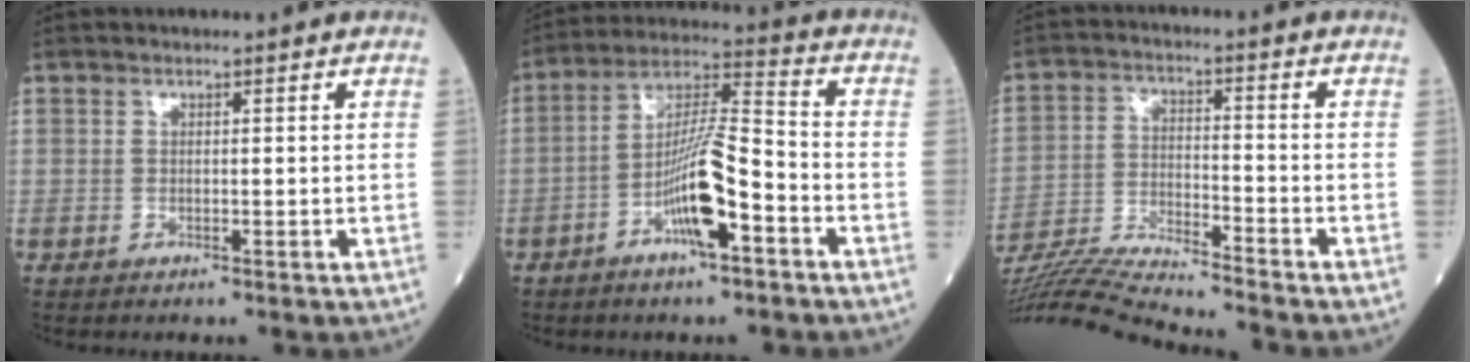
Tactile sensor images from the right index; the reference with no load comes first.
{"total": 10.9, "force": [-4.6, 1.5, 9.8], "torque": [-0.185, 0.011, -0.084]}
{"total": 14.3, "force": [-13.7, -1.3, 3.8], "torque": [-0.063, -0.004, -0.243]}